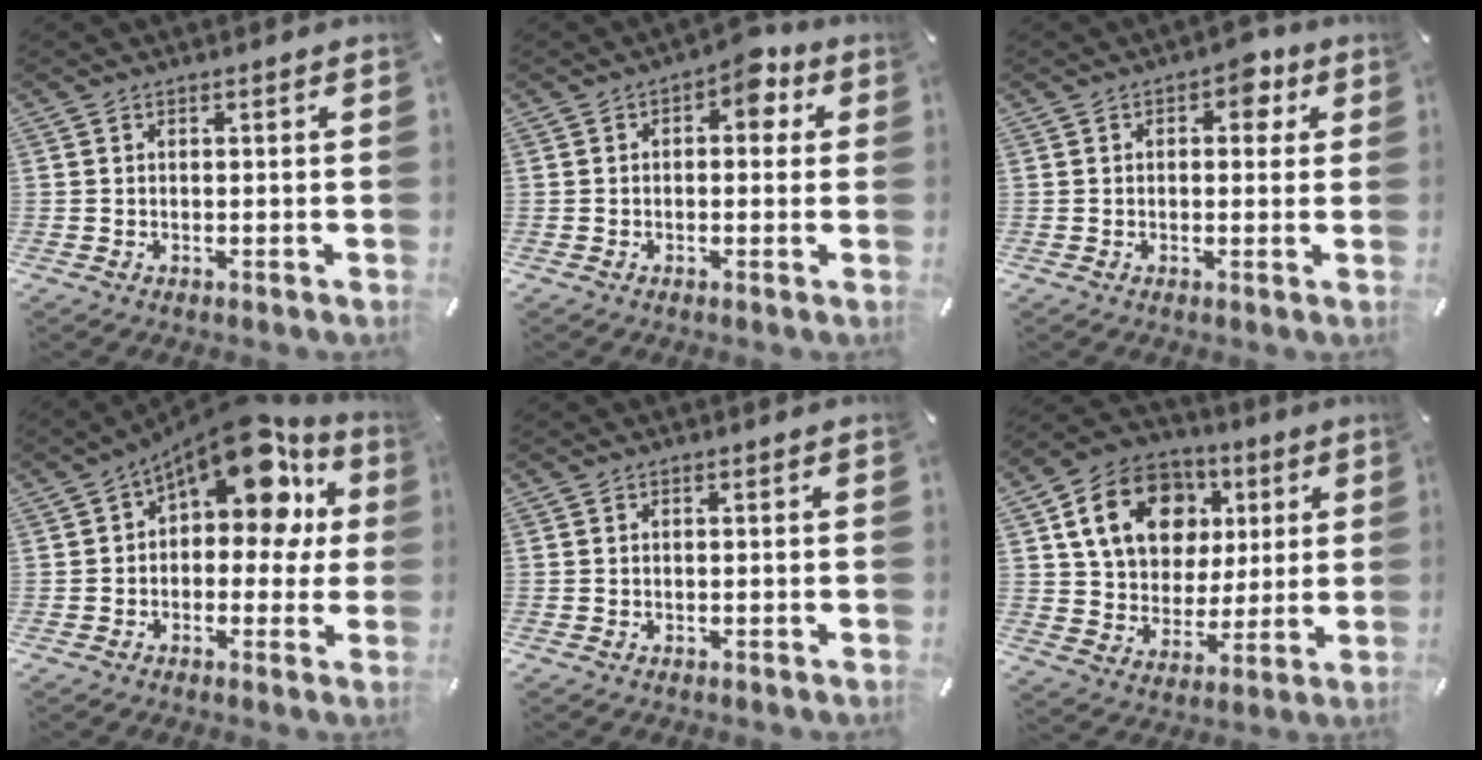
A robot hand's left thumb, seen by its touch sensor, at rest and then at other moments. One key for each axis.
{"total": 6.5, "fx": 2.2, "fy": 3.9, "fz": 4.7, "tx": -0.049, "ty": -0.008, "tz": 0.028}
{"total": 5.4, "fx": 2.0, "fy": 3.4, "fz": 3.8, "tx": -0.034, "ty": -0.006, "tz": 0.023}
{"total": 16.4, "fx": 9.1, "fy": 7.5, "fz": 11.3, "tx": -0.166, "ty": -0.060, "tz": 0.153}
{"total": 0.0}
{"total": 17.0, "fx": 6.2, "fy": 13.6, "fz": 8.1, "tx": -0.146, "ty": -0.004, "tz": 0.119}